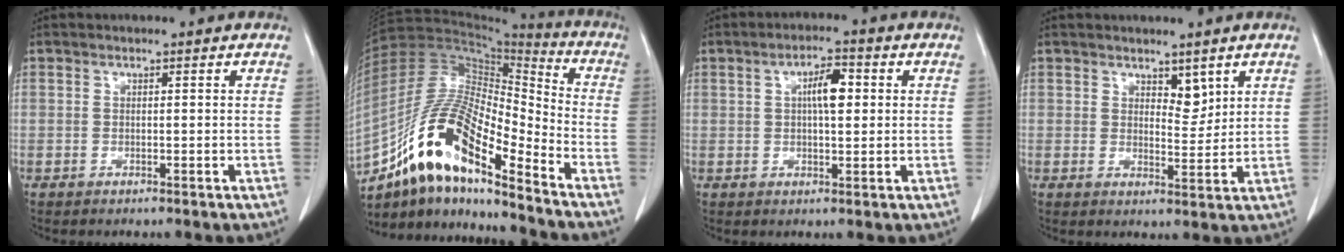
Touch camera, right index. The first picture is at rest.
{"total": 17.7, "force": [-11.5, 3.9, 12.9], "torque": [-0.251, 0.019, -0.203]}
{"total": 5.7, "force": [1.2, 2.0, 5.1], "torque": [-0.088, 0.011, 0.020]}
{"total": 3.2, "force": [2.1, 1.5, 1.9], "torque": [-0.025, -0.010, 0.039]}